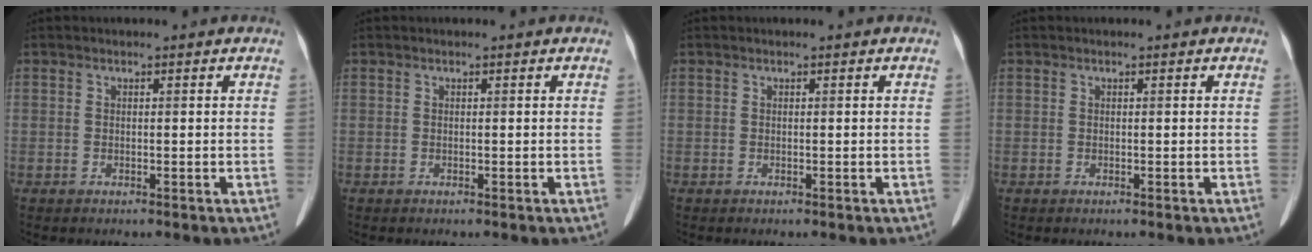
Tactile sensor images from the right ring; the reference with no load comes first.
{"total": 0.0}
{"total": 0.0}
{"total": 0.0}